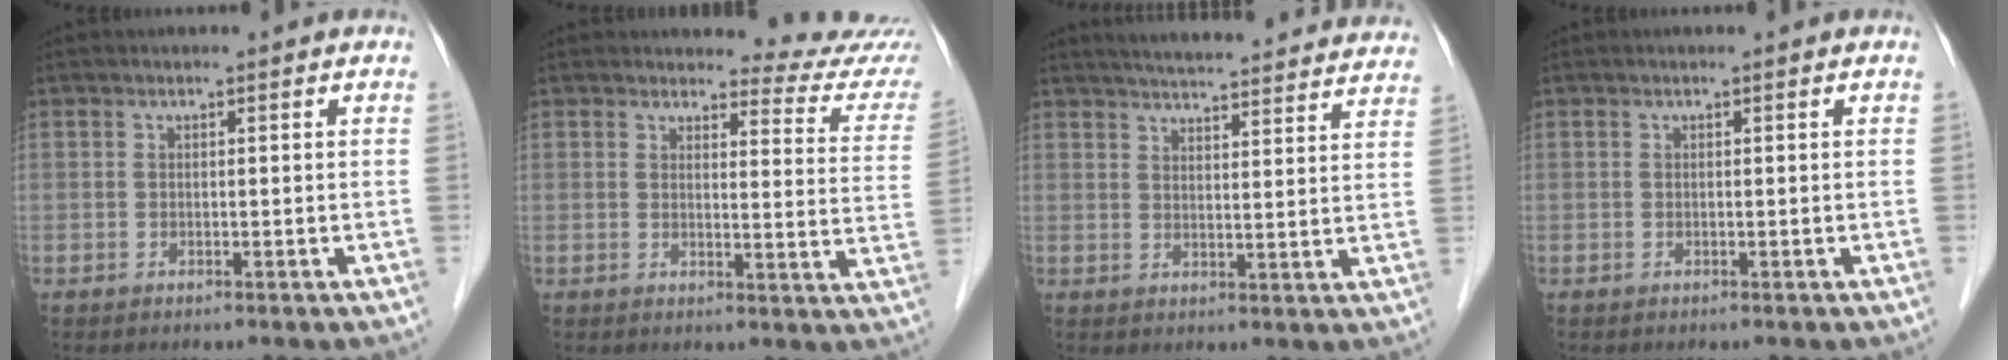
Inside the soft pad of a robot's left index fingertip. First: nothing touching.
{"total": 10.2, "force": [10.1, 0.4, 0.5], "torque": [0.010, -0.080, 0.090]}
{"total": 24.5, "force": [22.9, 2.8, 8.2], "torque": [-0.120, -0.019, 0.279]}
{"total": 0.0}